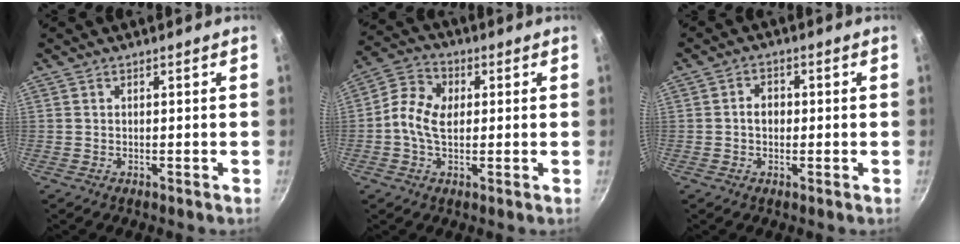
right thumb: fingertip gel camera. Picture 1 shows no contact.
{"total": 8.4, "force": [0.4, 5.7, 6.1], "torque": [-0.109, 0.013, -0.011]}
{"total": 3.3, "force": [-0.1, 2.6, 2.0], "torque": [-0.016, 0.010, -0.003]}